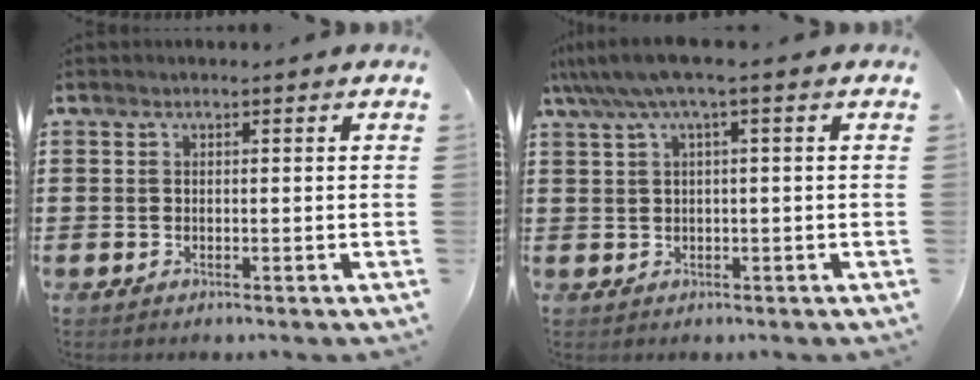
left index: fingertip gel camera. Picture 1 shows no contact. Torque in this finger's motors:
{"motor_torque": [1.06, -1.08, 0.31, 0.21]}